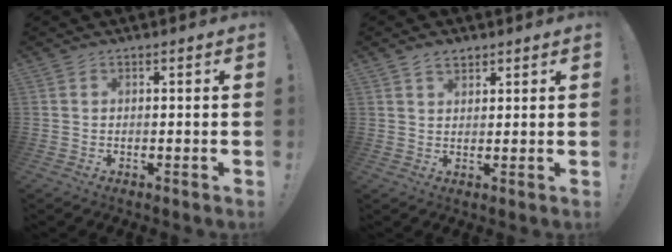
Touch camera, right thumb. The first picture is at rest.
{"total": 3.4, "force": [2.4, 1.9, 1.3], "torque": [-0.018, -0.009, 0.044]}